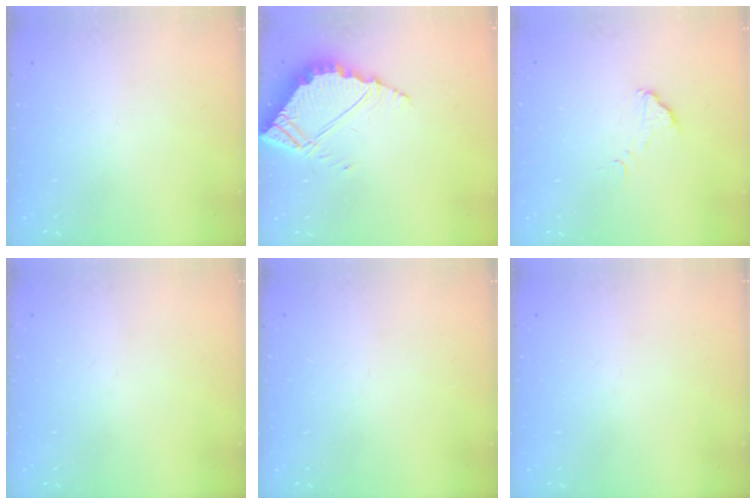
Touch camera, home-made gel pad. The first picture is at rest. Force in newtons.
{"total": 5.9, "press": 5.9, "slide": 0.4}
{"total": 2.4, "press": 2.4, "slide": 0.1}
{"total": 0.0}
{"total": 0.0}
{"total": 0.0}